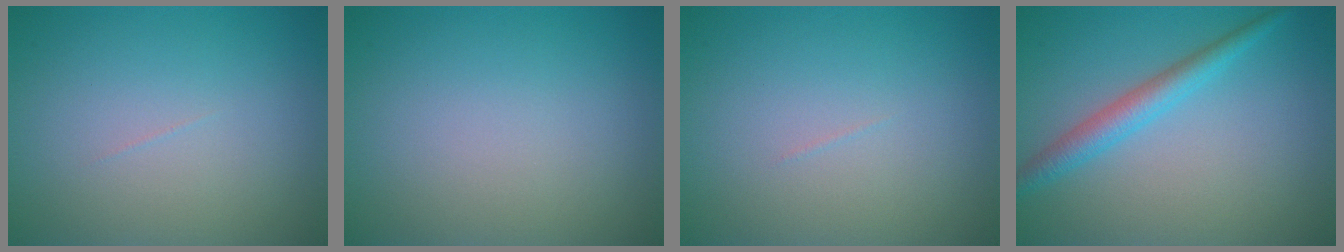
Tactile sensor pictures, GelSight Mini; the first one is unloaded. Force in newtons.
{"total": 0.0}
{"total": 0.0}
{"total": 2.9, "press": 2.9, "slide": 0.1}